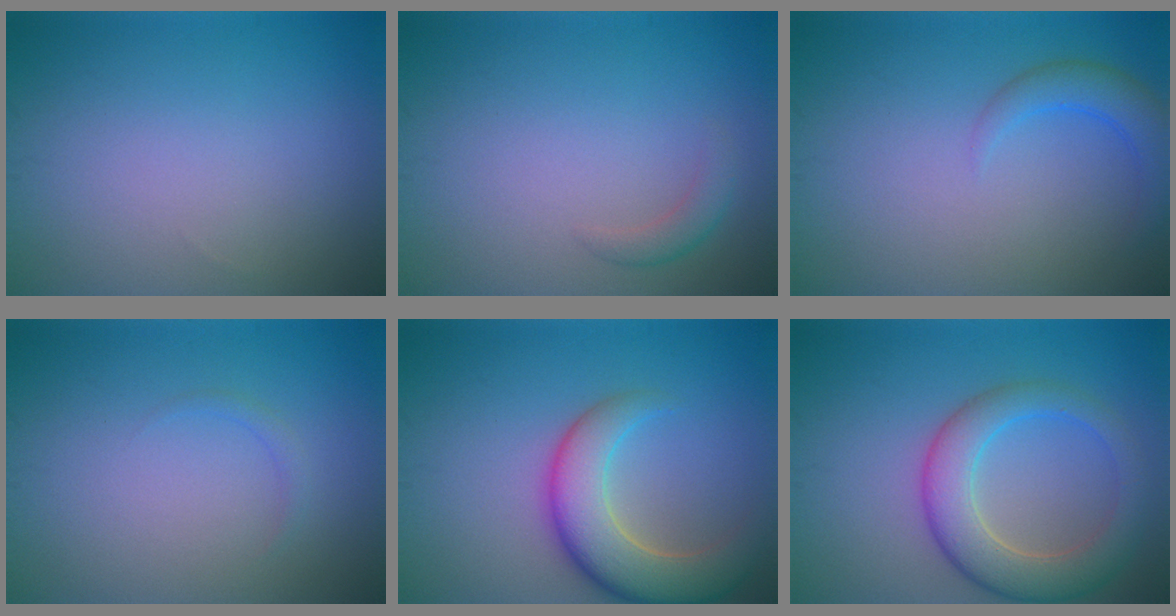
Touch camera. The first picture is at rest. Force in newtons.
{"total": 1.4, "press": 1.4, "slide": 0.1}
{"total": 2.9, "press": 2.9, "slide": 0.2}
{"total": 0.8, "press": 0.8, "slide": 0.1}
{"total": 7.0, "press": 7.0, "slide": 0.5}
{"total": 6.0, "press": 6.0, "slide": 0.4}